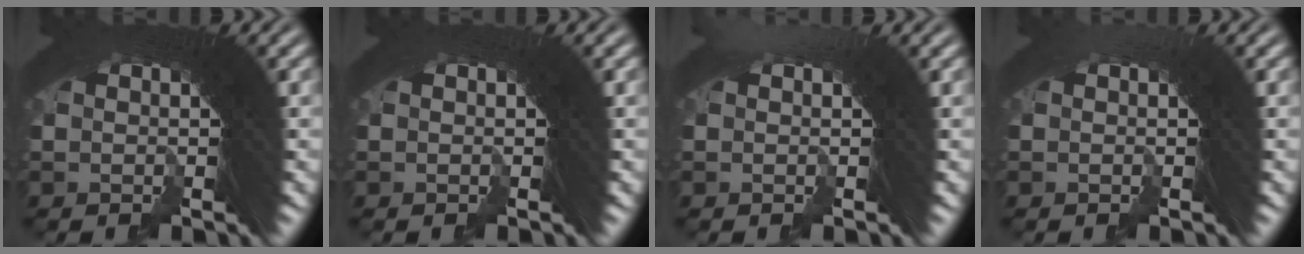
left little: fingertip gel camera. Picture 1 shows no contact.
{"total": 0.0}
{"total": 0.0}
{"total": 0.5, "force": [-0.5, 0.2, 0.1], "torque": [-0.004, -0.007, -0.006]}